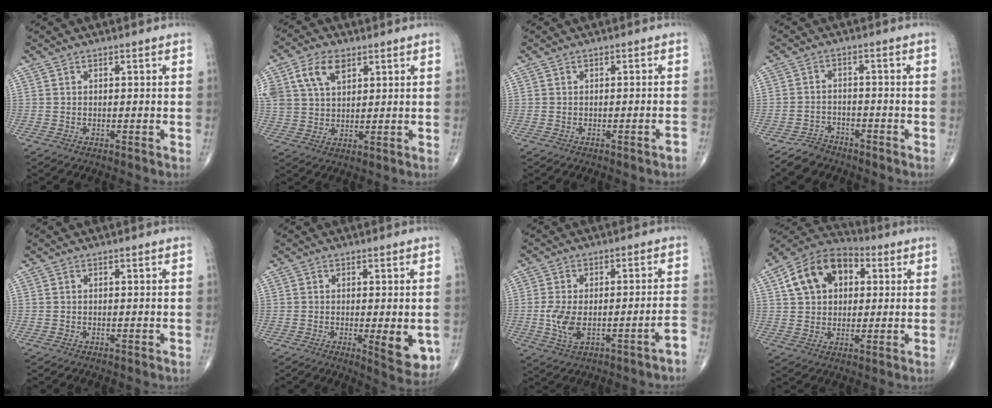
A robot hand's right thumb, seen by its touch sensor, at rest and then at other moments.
{"total": 10.0, "force": [4.6, 6.2, 6.4], "torque": [-0.123, -0.004, 0.092]}
{"total": 1.0, "force": [-0.8, 0.0, 0.6], "torque": [-0.012, 0.008, -0.011]}
{"total": 4.8, "force": [-4.1, 2.5, 0.3], "torque": [-0.001, 0.019, -0.077]}
{"total": 0.0}
{"total": 6.9, "force": [-1.2, 2.4, 6.3], "torque": [-0.074, -0.016, -0.012]}
{"total": 8.5, "force": [-2.9, 3.0, 7.4], "torque": [-0.137, 0.033, -0.036]}
{"total": 14.7, "force": [4.3, 10.5, 9.3], "torque": [-0.133, 0.014, 0.063]}